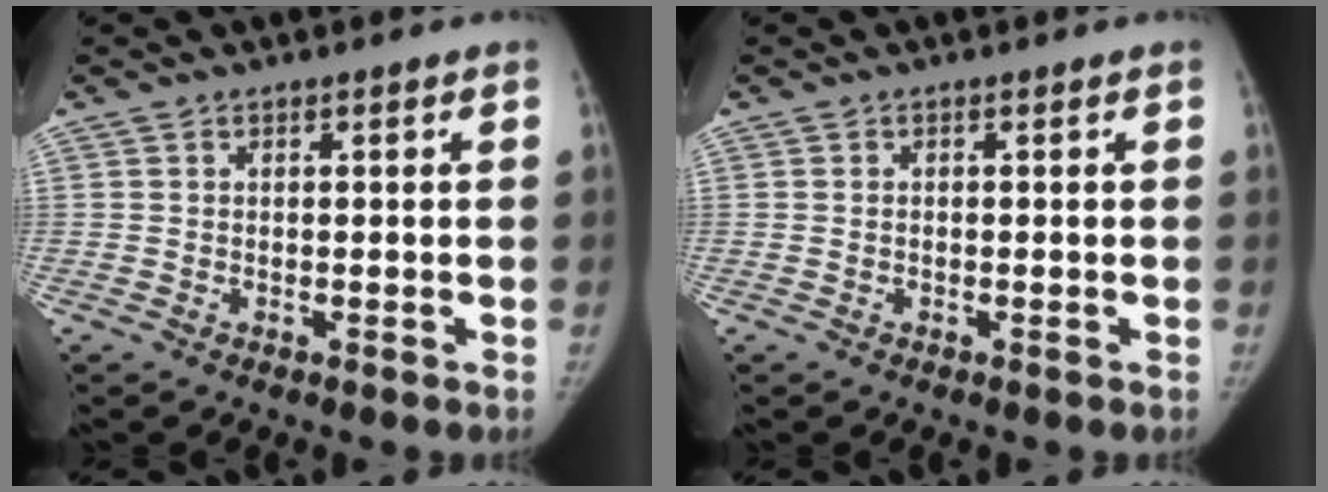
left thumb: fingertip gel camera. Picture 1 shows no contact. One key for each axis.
{"total": 0.0}